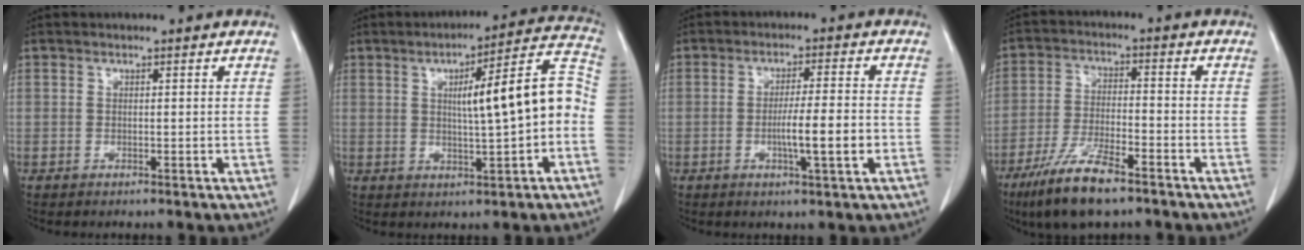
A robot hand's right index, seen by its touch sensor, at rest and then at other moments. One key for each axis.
{"total": 12.3, "fx": -0.3, "fy": 1.2, "fz": 12.2, "tx": -0.165, "ty": 0.031, "tz": -0.003}
{"total": 6.7, "fx": -1.8, "fy": 0.0, "fz": 6.4, "tx": -0.105, "ty": -0.004, "tz": -0.029}
{"total": 10.8, "fx": -7.5, "fy": 2.1, "fz": 7.5, "tx": -0.149, "ty": -0.022, "tz": -0.136}